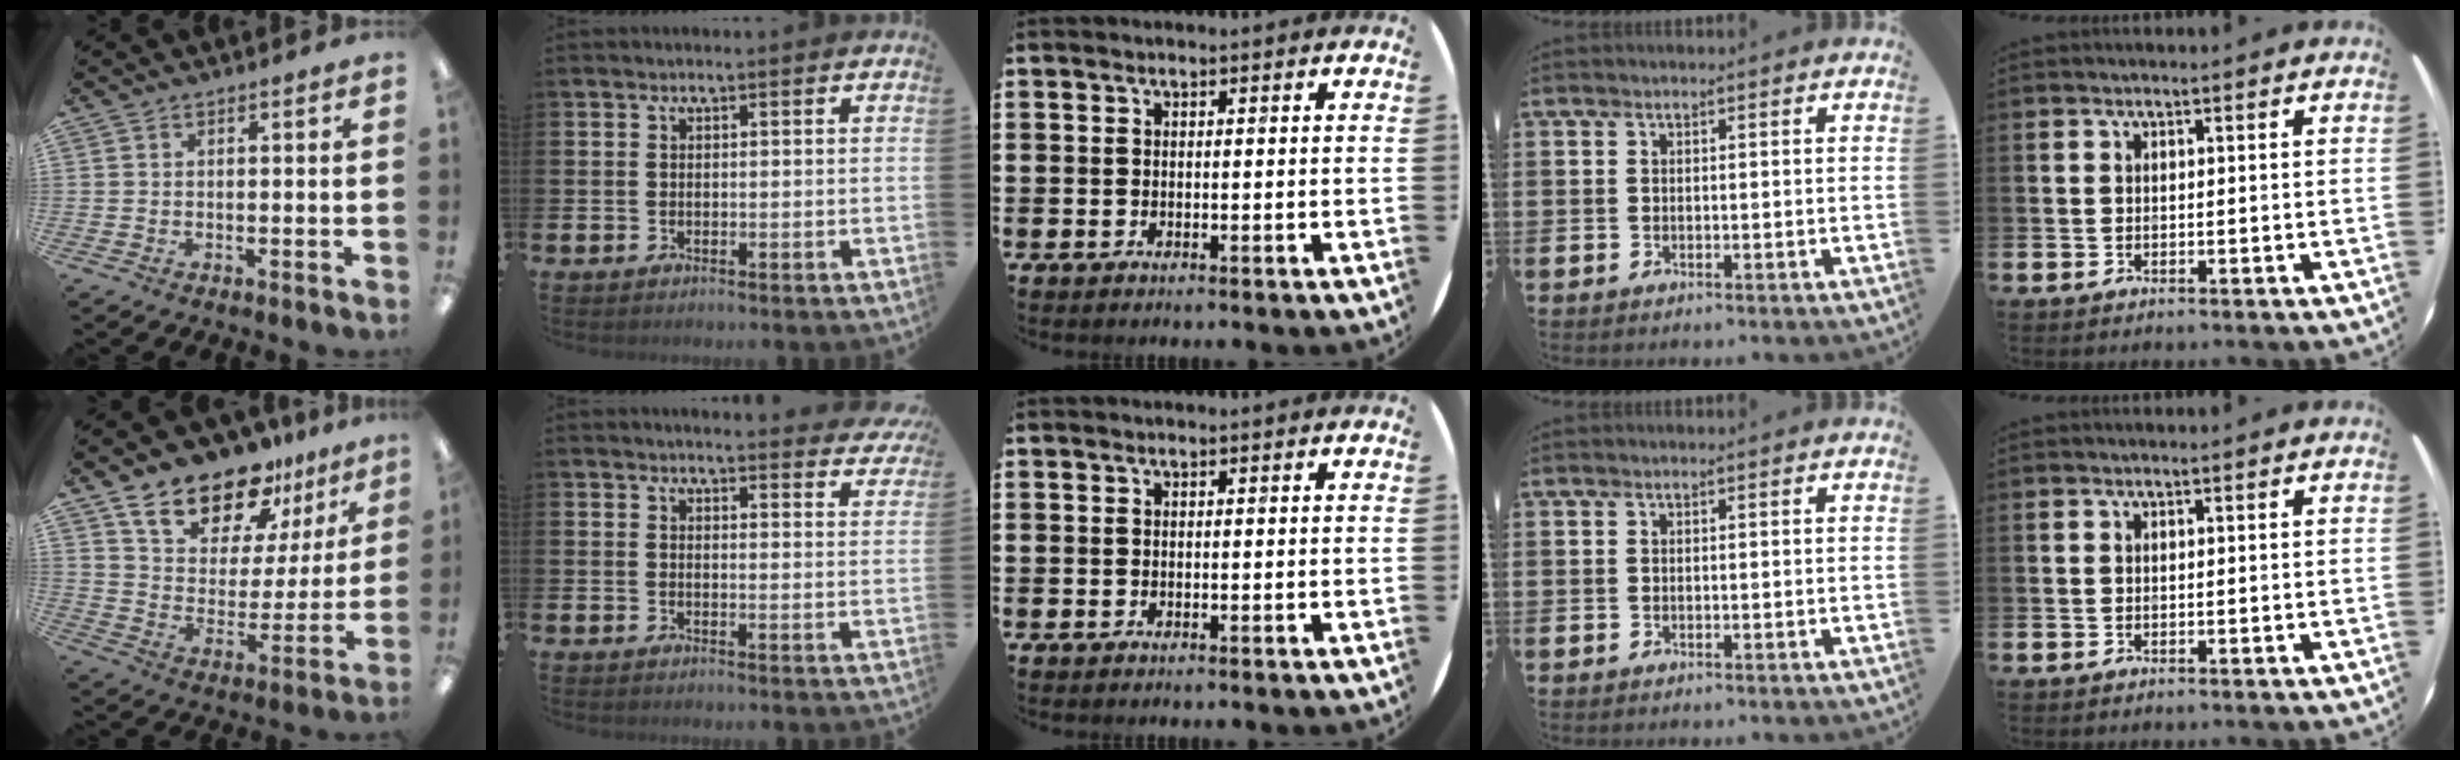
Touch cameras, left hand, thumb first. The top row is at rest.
{"thumb": {"total": 15.7, "force": [13.1, 7.1, 4.9], "torque": [-0.096, -0.098, 0.240]}, "index": {"total": 3.2, "force": [3.2, 0.0, 0.1], "torque": [-0.001, -0.023, 0.056]}}